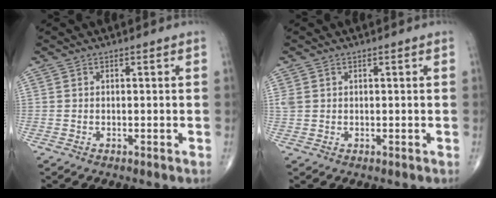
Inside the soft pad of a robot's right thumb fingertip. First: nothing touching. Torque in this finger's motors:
{"motor_torque": [0.05, -0.12, 0.23, 0.42, 0.04]}